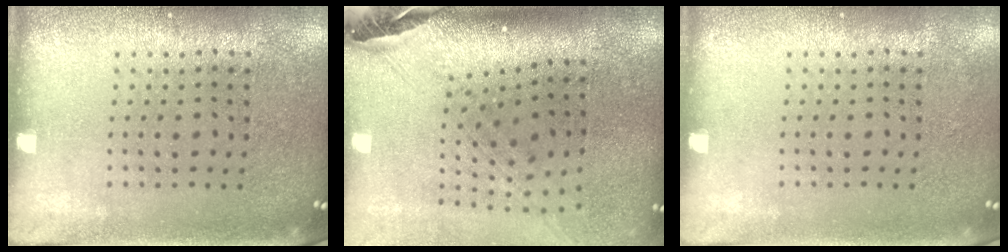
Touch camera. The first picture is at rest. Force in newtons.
{"total": 2.7, "press": 2.0, "slide": 1.8}
{"total": 0.0}